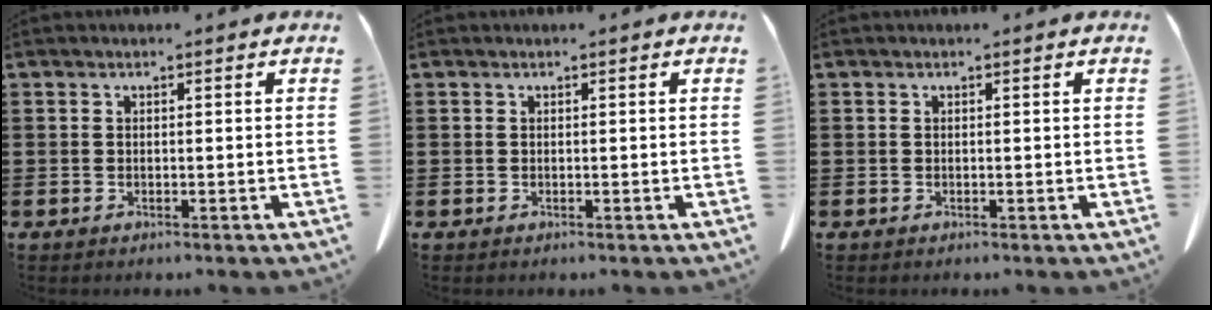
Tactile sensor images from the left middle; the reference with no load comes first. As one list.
[{"total": 0.0}, {"total": 0.0}]